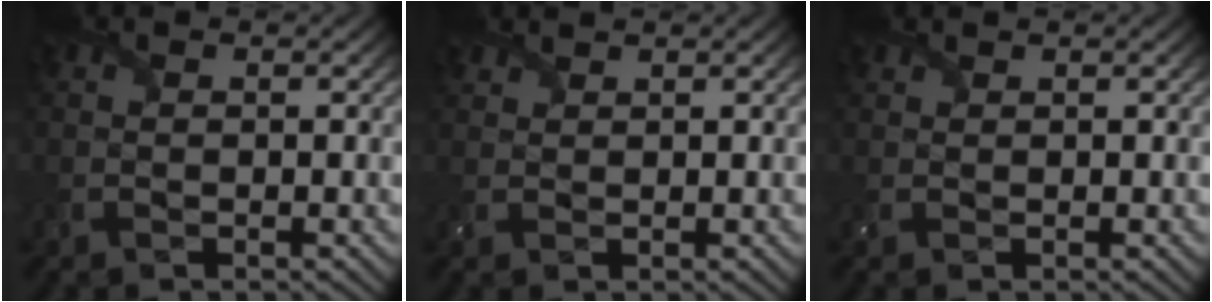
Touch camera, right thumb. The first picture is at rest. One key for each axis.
{"total": 1.7, "fx": 1.6, "fy": 0.6, "fz": 0.4, "tx": -0.014, "ty": 0.003, "tz": 0.035}
{"total": 1.1, "fx": 1.0, "fy": 0.4, "fz": 0.2, "tx": -0.013, "ty": 0.004, "tz": 0.025}